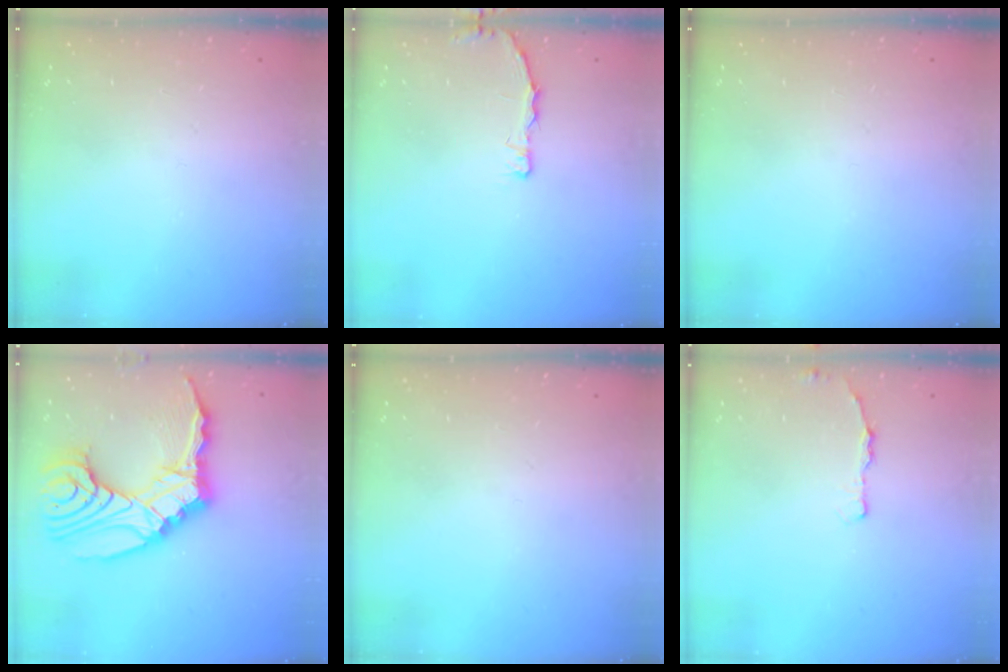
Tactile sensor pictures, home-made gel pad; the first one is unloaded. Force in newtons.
{"total": 3.5, "press": 3.5, "slide": 0.4}
{"total": 0.0}
{"total": 23.5, "press": 23.3, "slide": 3.0}
{"total": 0.0}
{"total": 3.1, "press": 3.1, "slide": 0.5}